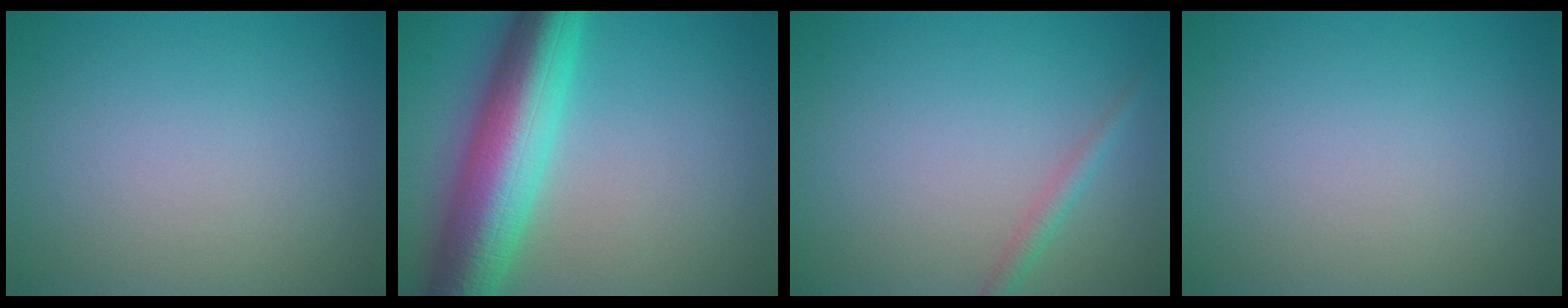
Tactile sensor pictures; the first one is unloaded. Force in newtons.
{"total": 10.5, "press": 10.5, "slide": 0.2}
{"total": 1.5, "press": 1.5, "slide": 0.0}
{"total": 0.0}